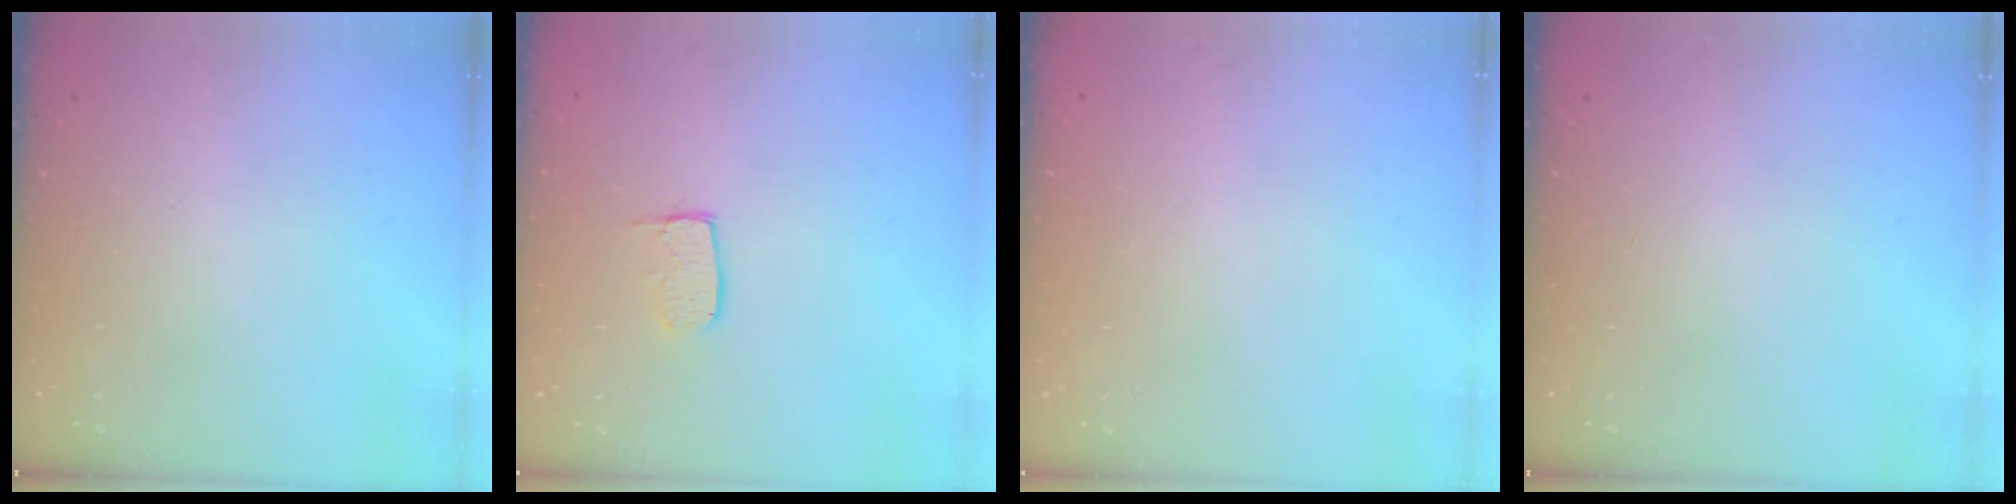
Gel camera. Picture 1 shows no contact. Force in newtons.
{"total": 5.8, "press": 5.8, "slide": 0.4}
{"total": 0.0}
{"total": 0.0}